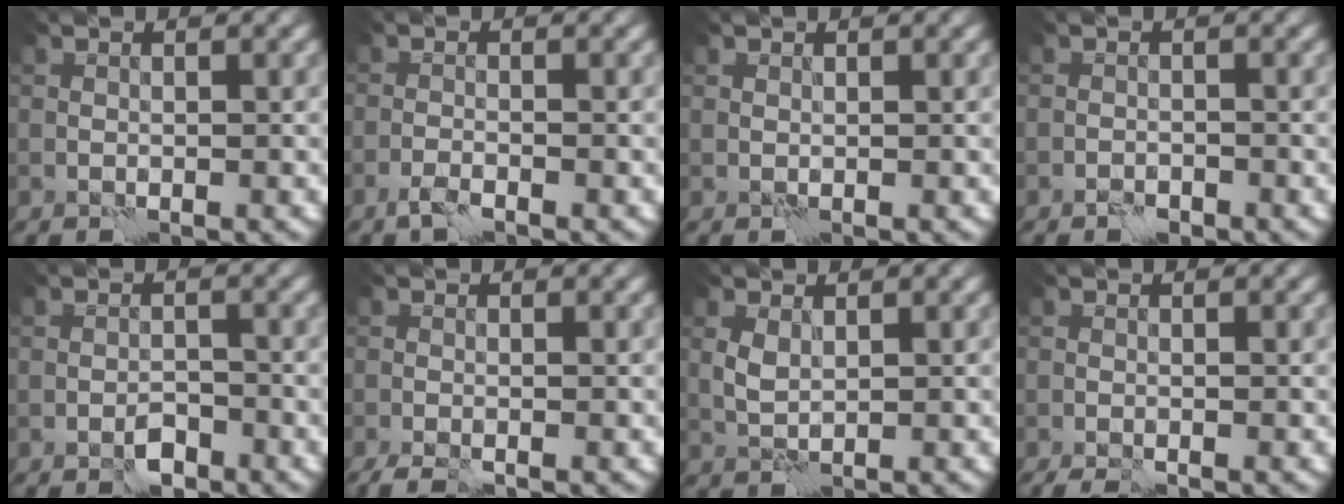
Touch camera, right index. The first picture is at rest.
{"total": 1.1, "force": [-1.0, 0.0, 0.6], "torque": [-0.018, 0.000, -0.023]}
{"total": 0.0}
{"total": 0.9, "force": [-0.8, 0.3, 0.2], "torque": [0.000, 0.002, -0.016]}
{"total": 1.7, "force": [-1.3, 0.7, 0.8], "torque": [-0.010, 0.004, -0.024]}
{"total": 2.4, "force": [-1.8, 0.4, 1.5], "torque": [-0.035, -0.008, -0.037]}
{"total": 1.4, "force": [0.8, 0.7, 0.9], "torque": [-0.027, 0.000, 0.018]}
{"total": 1.5, "force": [-1.1, 0.2, 1.0], "torque": [-0.031, -0.001, -0.022]}